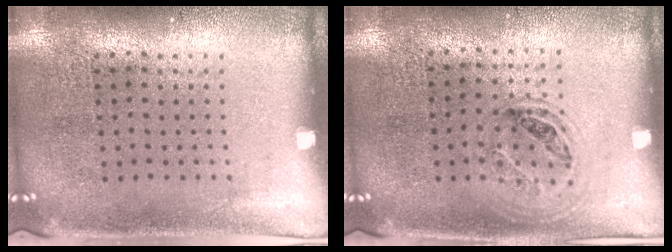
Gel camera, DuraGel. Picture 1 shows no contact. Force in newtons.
{"total": 1.1, "press": 1.0, "slide": 0.5}